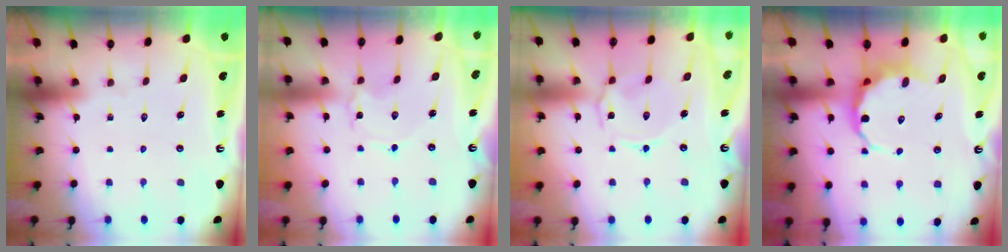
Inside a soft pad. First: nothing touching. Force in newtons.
{"total": 0.9, "press": 0.9, "slide": 0.1}
{"total": 1.7, "press": 1.7, "slide": 0.5}
{"total": 6.9, "press": 6.6, "slide": 1.7}